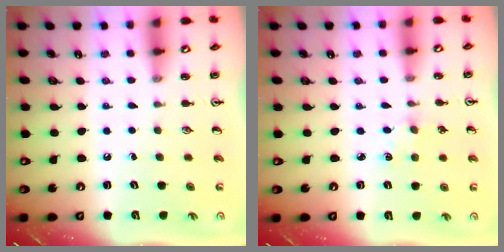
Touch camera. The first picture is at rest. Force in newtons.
{"total": 1.4, "press": 1.3, "slide": 0.3}